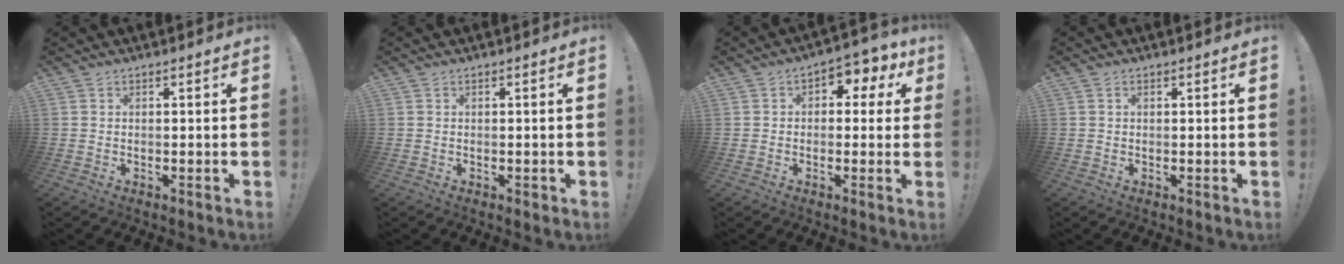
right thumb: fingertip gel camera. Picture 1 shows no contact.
{"total": 0.7, "force": [0.0, 0.4, 0.5], "torque": [-0.007, 0.001, 0.000]}
{"total": 5.1, "force": [0.9, 3.7, 3.3], "torque": [-0.038, -0.001, 0.015]}
{"total": 0.6, "force": [0.2, 0.4, 0.4], "torque": [-0.013, 0.005, 0.004]}